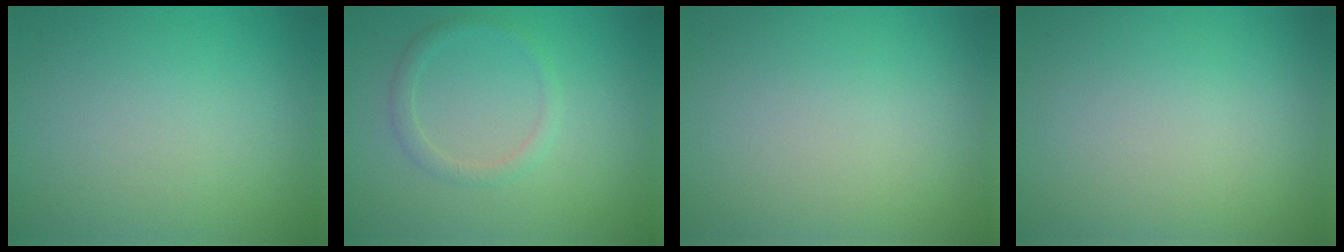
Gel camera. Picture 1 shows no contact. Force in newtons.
{"total": 1.4, "press": 1.4, "slide": 0.1}
{"total": 0.0}
{"total": 0.0}